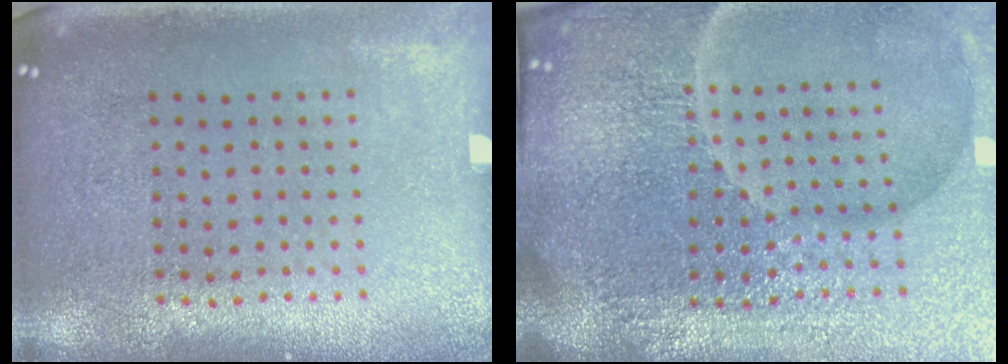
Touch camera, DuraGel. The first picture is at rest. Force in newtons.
{"total": 7.3, "press": 6.4, "slide": 3.5}